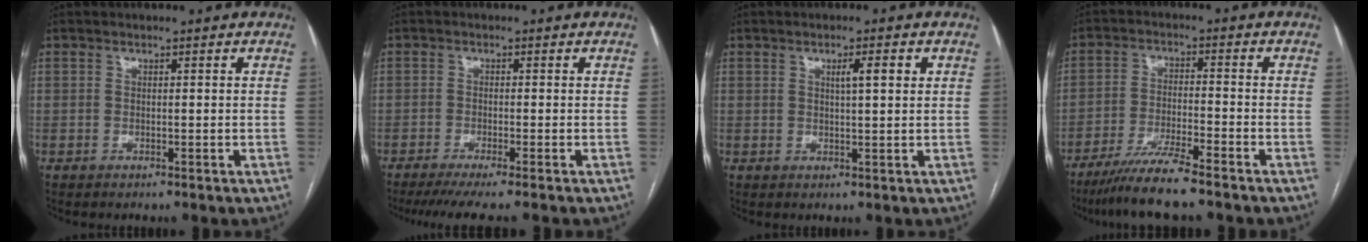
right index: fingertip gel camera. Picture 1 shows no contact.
{"total": 6.4, "force": [-5.3, -0.8, 3.4], "torque": [-0.036, -0.017, -0.084]}
{"total": 2.9, "force": [1.1, 0.2, 2.7], "torque": [-0.043, 0.003, 0.017]}
{"total": 8.1, "force": [-6.7, -0.5, 4.5], "torque": [-0.078, -0.027, -0.121]}